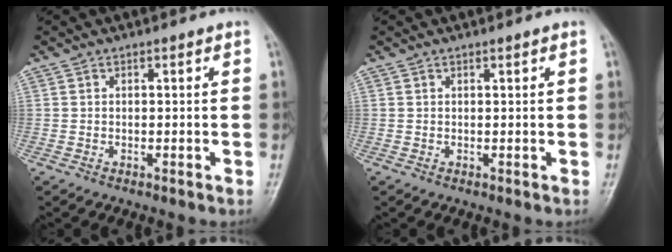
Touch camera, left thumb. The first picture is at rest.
{"total": 0.5, "force": [0.3, 0.2, 0.4], "torque": [-0.005, -0.001, 0.005]}